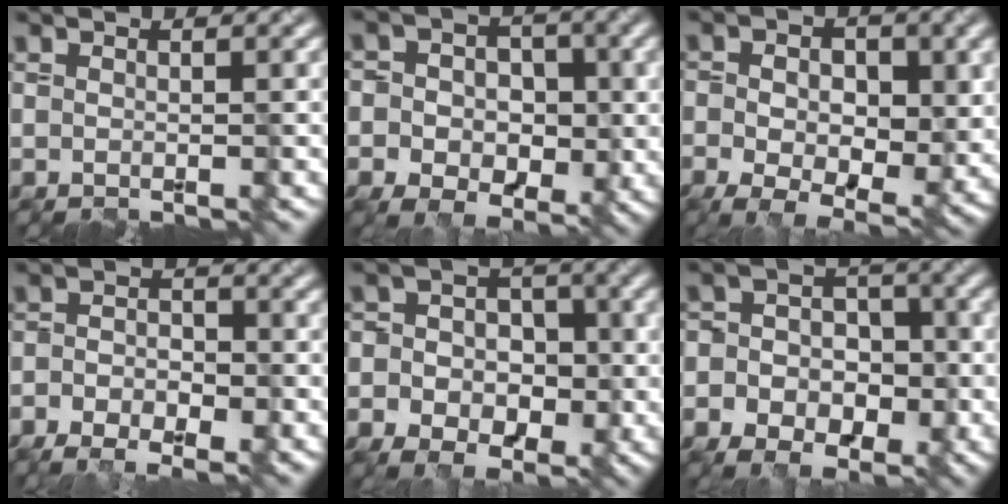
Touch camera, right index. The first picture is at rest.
{"total": 6.4, "force": [-1.8, 4.8, 3.8], "torque": [-0.036, 0.000, -0.030]}
{"total": 7.3, "force": [-1.5, 4.3, 5.7], "torque": [-0.079, -0.007, -0.015]}
{"total": 5.4, "force": [-3.5, 2.5, 3.2], "torque": [-0.055, 0.000, -0.049]}
{"total": 7.0, "force": [-2.7, 5.3, 3.7], "torque": [-0.026, 0.000, -0.050]}
{"total": 7.8, "force": [-3.7, 6.0, 3.3], "torque": [-0.033, 0.005, -0.067]}